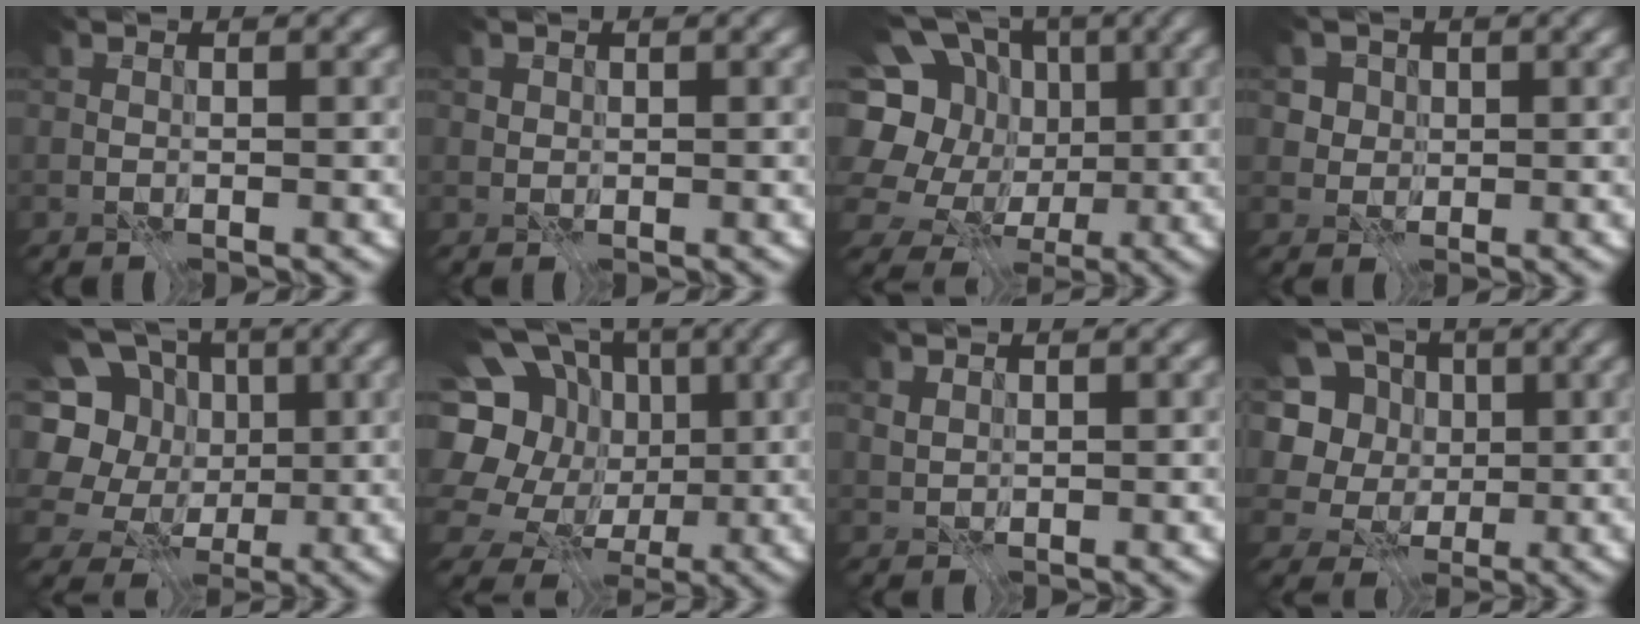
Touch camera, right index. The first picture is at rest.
{"total": 0.7, "force": [0.4, 0.6, 0.1], "torque": [0.000, -0.001, 0.007]}
{"total": 15.1, "force": [1.8, 13.0, 7.4], "torque": [-0.184, 0.029, 0.021]}
{"total": 3.9, "force": [1.7, 3.3, 1.5], "torque": [-0.028, 0.003, 0.025]}
{"total": 10.5, "force": [1.3, 9.0, 5.1], "torque": [-0.125, 0.031, -0.004]}
{"total": 16.9, "force": [1.9, 14.7, 8.2], "torque": [-0.197, 0.028, 0.023]}
{"total": 1.1, "force": [0.7, 0.6, 0.4], "torque": [-0.014, -0.001, 0.018]}
{"total": 9.1, "force": [3.4, 7.3, 4.1], "torque": [-0.094, 0.015, 0.042]}